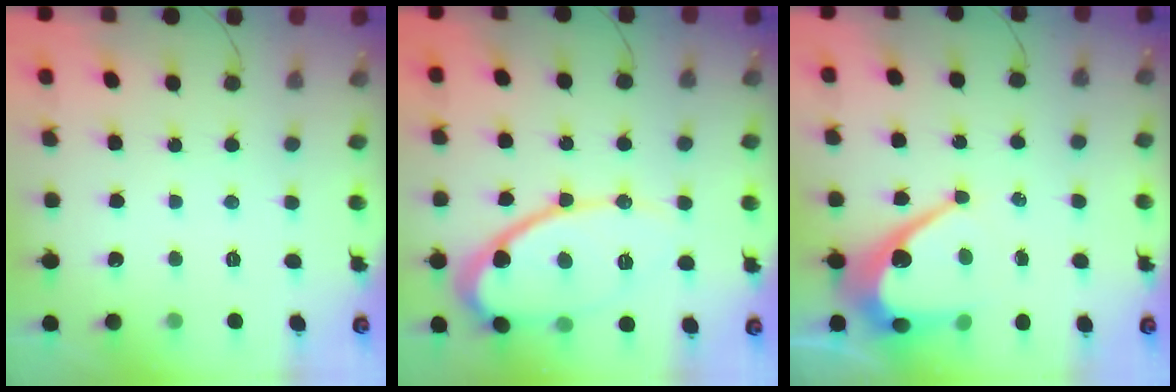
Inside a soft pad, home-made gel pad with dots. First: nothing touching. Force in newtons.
{"total": 13.8, "press": 13.7, "slide": 1.2}
{"total": 10.2, "press": 10.1, "slide": 0.9}